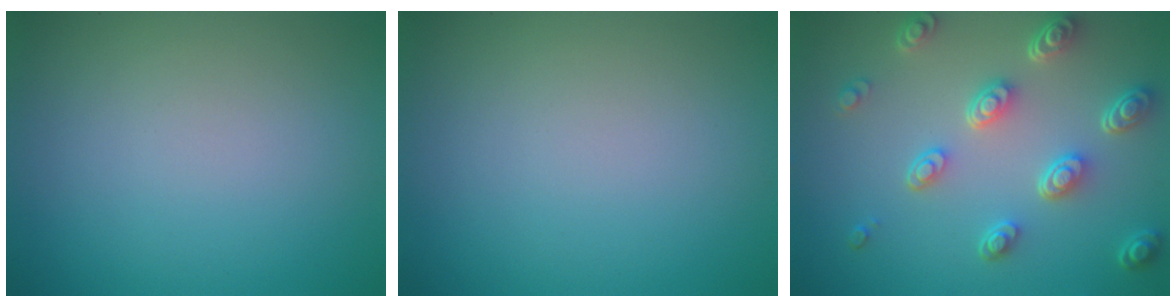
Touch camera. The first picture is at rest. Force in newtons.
{"total": 0.0}
{"total": 5.2, "press": 3.9, "slide": 3.4}